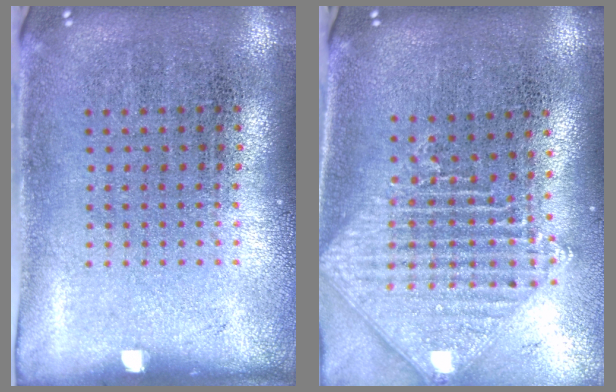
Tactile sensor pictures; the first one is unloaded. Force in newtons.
{"total": 2.0, "press": 1.6, "slide": 1.2}